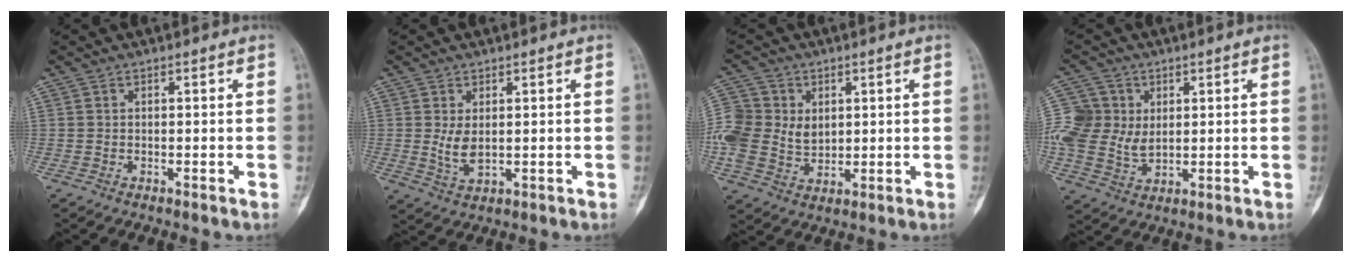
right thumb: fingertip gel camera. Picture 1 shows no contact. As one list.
[{"total": 3.9, "force": [0.6, 2.0, 3.3], "torque": [-0.057, -0.013, 0.019]}, {"total": 14.3, "force": [2.2, 12.0, 7.5], "torque": [-0.172, 0.005, 0.049]}, {"total": 11.7, "force": [2.4, 9.7, 5.9], "torque": [-0.120, 0.002, 0.052]}]